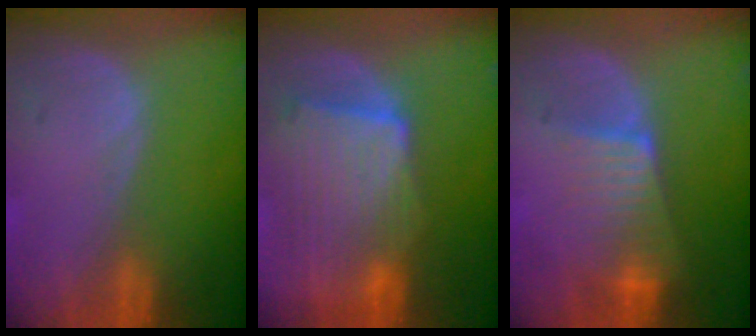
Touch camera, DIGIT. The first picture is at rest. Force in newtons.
{"total": 10.3, "press": 9.1, "slide": 4.9}
{"total": 6.6, "press": 5.9, "slide": 3.0}